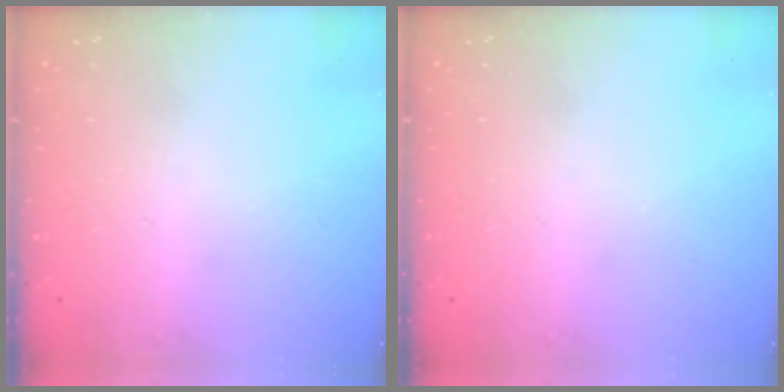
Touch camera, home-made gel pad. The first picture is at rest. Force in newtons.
{"total": 0.0}